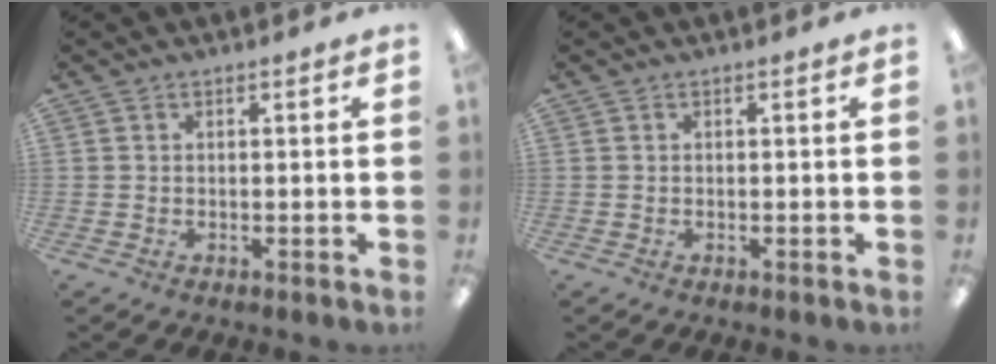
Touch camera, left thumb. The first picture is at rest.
{"total": 0.0}